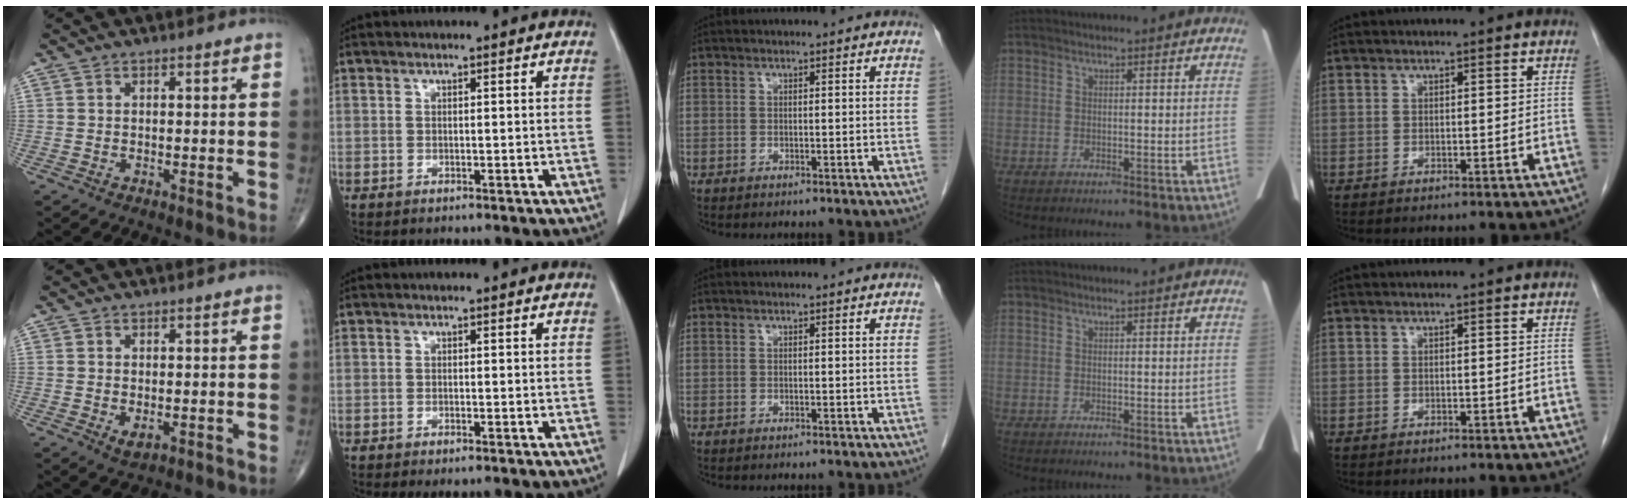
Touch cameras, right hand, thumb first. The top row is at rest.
{"thumb": {"total": 1.9, "force": [-0.1, 1.0, 1.5], "torque": [-0.026, -0.007, 0.002]}, "index": {"total": 1.1, "force": [-0.8, 0.2, 0.8], "torque": [-0.015, -0.004, -0.008]}}